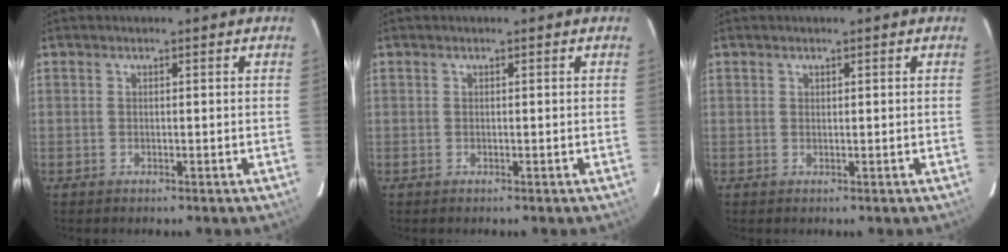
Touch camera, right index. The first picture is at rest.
{"total": 0.0}
{"total": 0.0}